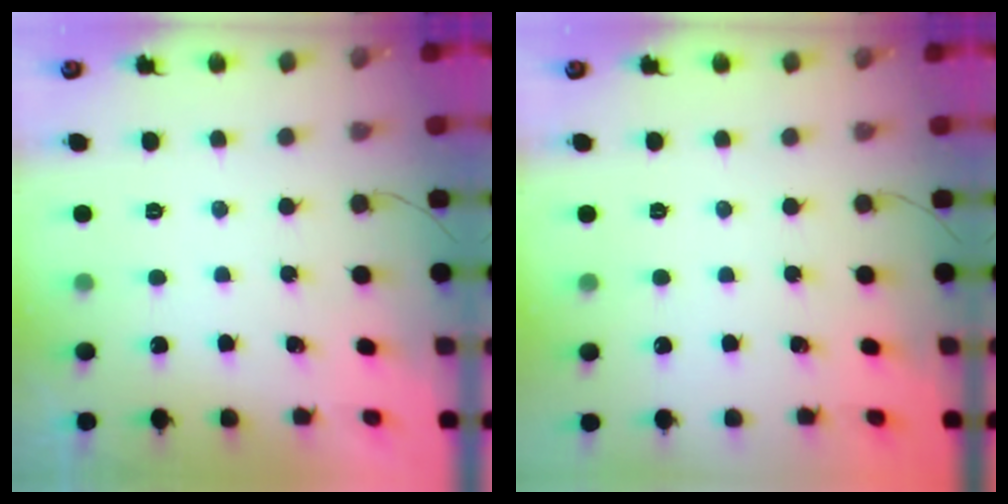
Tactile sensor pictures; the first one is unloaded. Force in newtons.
{"total": 0.0}